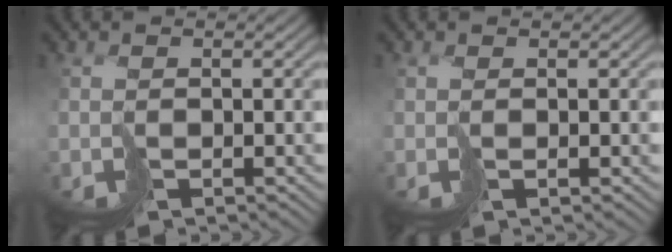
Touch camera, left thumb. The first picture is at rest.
{"total": 0.9, "force": [0.2, 0.0, 0.8], "torque": [-0.020, -0.002, 0.002]}